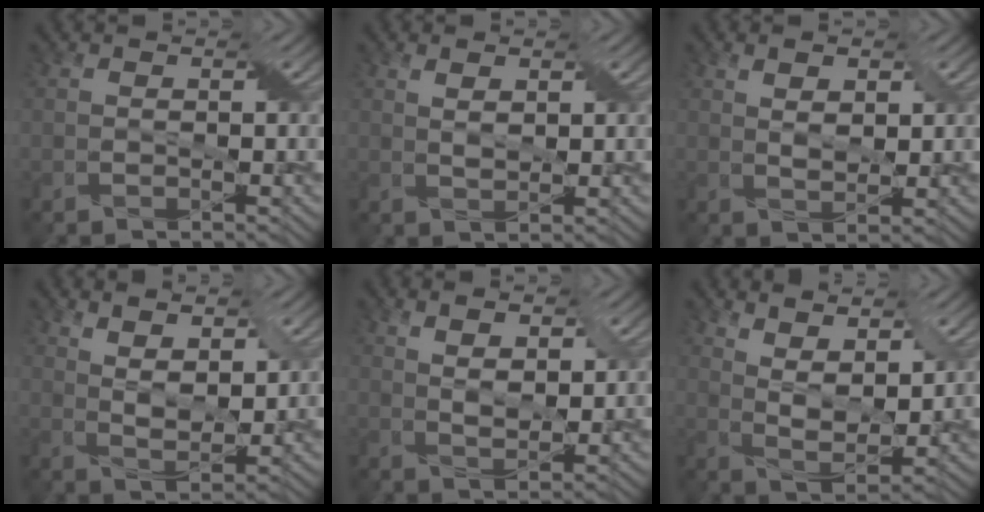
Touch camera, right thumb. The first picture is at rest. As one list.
[{"total": 2.0, "force": [1.0, 0.8, 1.4], "torque": [-0.031, -0.002, 0.023]}, {"total": 3.2, "force": [1.4, 1.6, 2.4], "torque": [-0.047, -0.005, 0.030]}, {"total": 5.6, "force": [3.3, 2.3, 3.9], "torque": [-0.070, -0.012, 0.068]}, {"total": 4.3, "force": [2.1, 1.9, 3.3], "torque": [-0.060, -0.010, 0.042]}, {"total": 6.8, "force": [4.3, 2.7, 4.5], "torque": [-0.087, -0.009, 0.090]}]